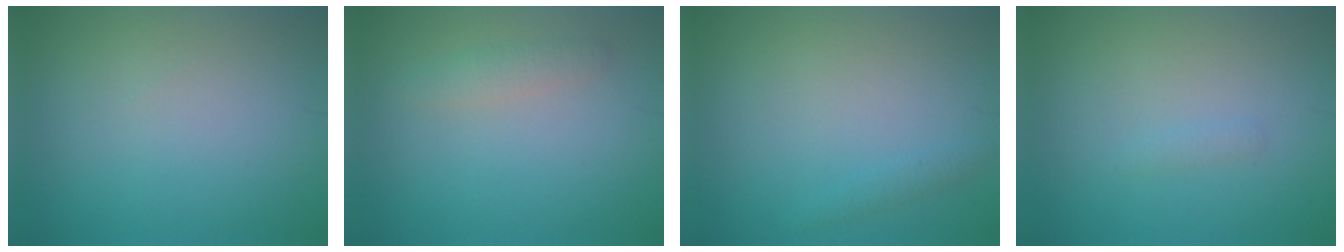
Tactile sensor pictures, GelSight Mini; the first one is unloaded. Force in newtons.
{"total": 1.4, "press": 1.4, "slide": 0.0}
{"total": 0.8, "press": 0.8, "slide": 0.2}
{"total": 0.6, "press": 0.6, "slide": 0.1}